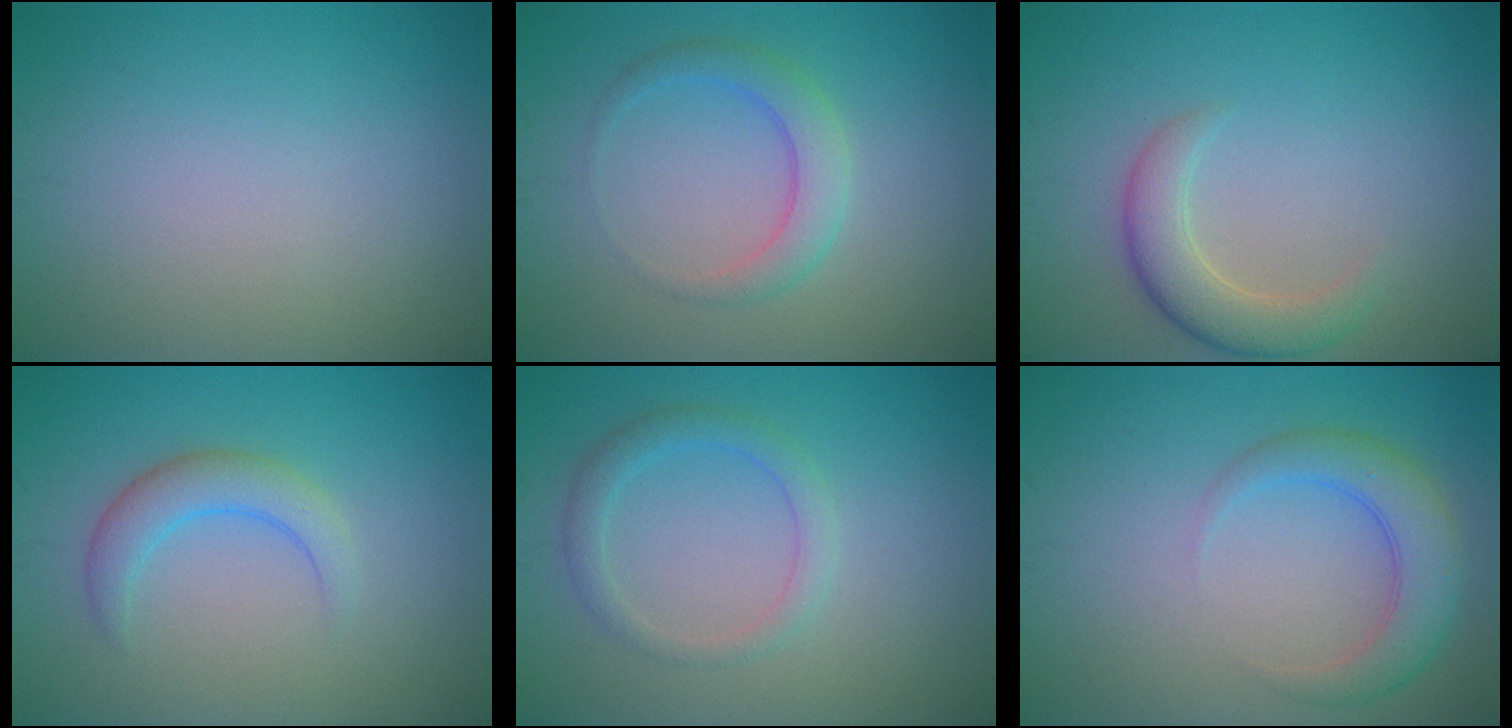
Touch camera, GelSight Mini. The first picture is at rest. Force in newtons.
{"total": 2.8, "press": 2.8, "slide": 0.1}
{"total": 3.5, "press": 3.5, "slide": 0.3}
{"total": 2.9, "press": 2.9, "slide": 0.2}
{"total": 2.3, "press": 2.3, "slide": 0.2}
{"total": 4.0, "press": 4.0, "slide": 0.1}